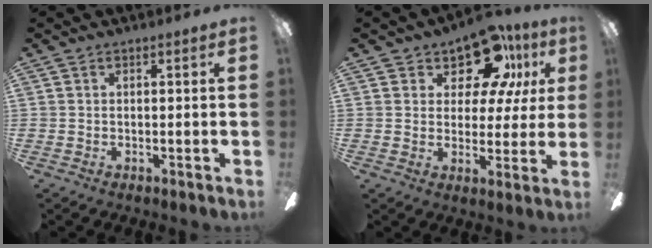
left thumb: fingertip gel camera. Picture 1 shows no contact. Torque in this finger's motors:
{"motor_torque": [0.17, 0.06, -0.17, 0.08, 0.00]}